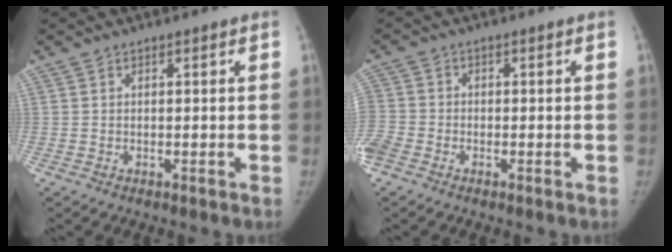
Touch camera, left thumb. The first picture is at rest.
{"total": 5.8, "force": [-2.7, 4.5, 2.5], "torque": [-0.079, 0.002, -0.057]}